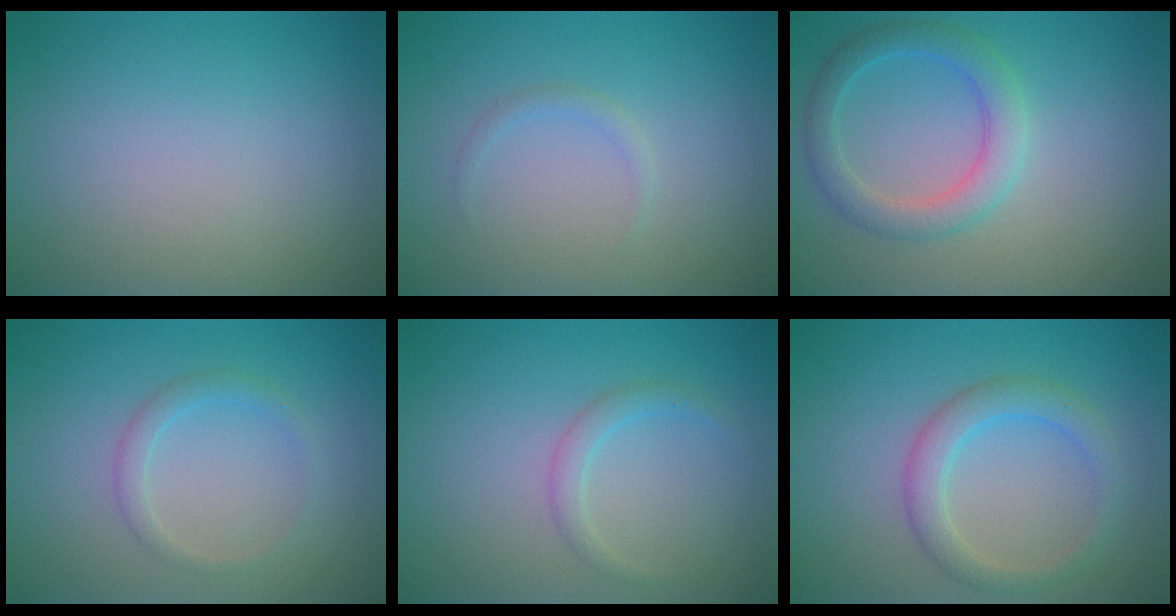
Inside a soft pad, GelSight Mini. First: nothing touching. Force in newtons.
{"total": 0.7, "press": 0.7, "slide": 0.1}
{"total": 3.3, "press": 3.3, "slide": 0.1}
{"total": 1.5, "press": 1.5, "slide": 0.1}
{"total": 1.4, "press": 1.4, "slide": 0.1}
{"total": 3.0, "press": 3.0, "slide": 0.1}